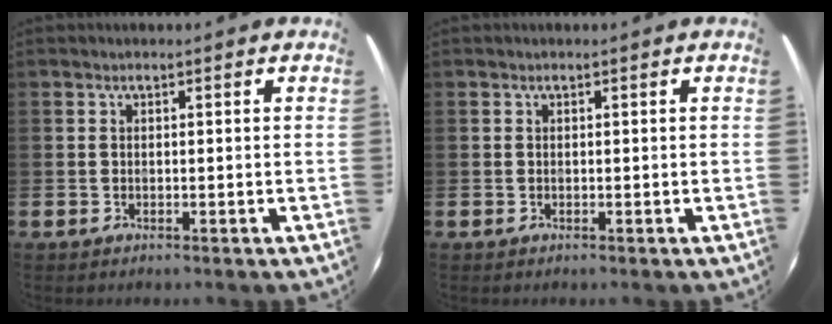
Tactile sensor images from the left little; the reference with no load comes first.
{"total": 0.0}